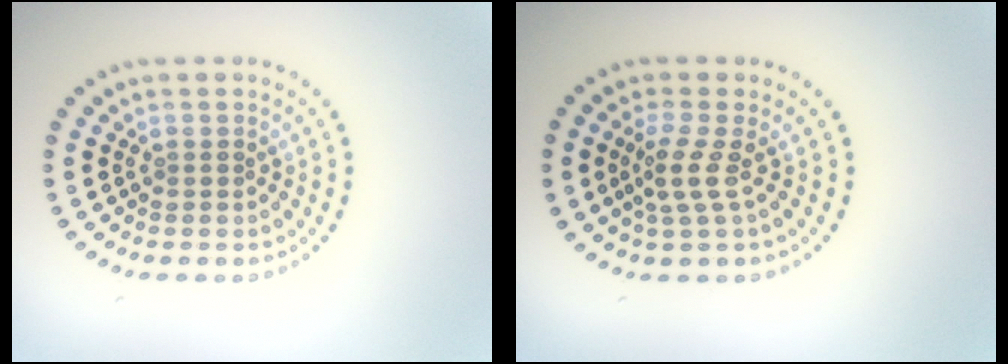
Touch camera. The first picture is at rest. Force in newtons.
{"total": 2.3, "press": 1.5, "slide": 1.7}